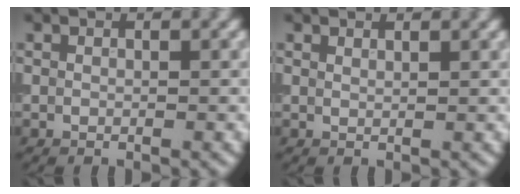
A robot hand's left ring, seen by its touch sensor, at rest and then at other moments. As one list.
[{"total": 1.0, "force": [0.8, 0.3, 0.4], "torque": [0.002, -0.001, 0.009]}]